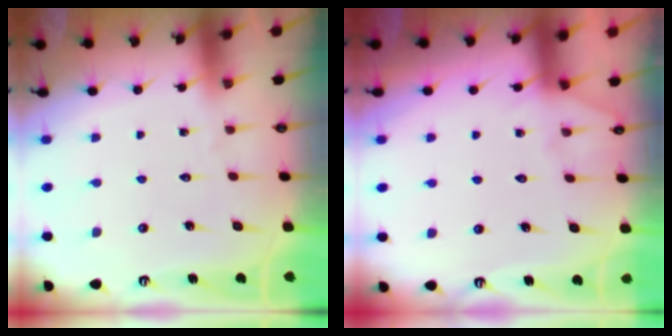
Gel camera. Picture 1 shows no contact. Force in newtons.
{"total": 4.4, "press": 4.4, "slide": 0.6}